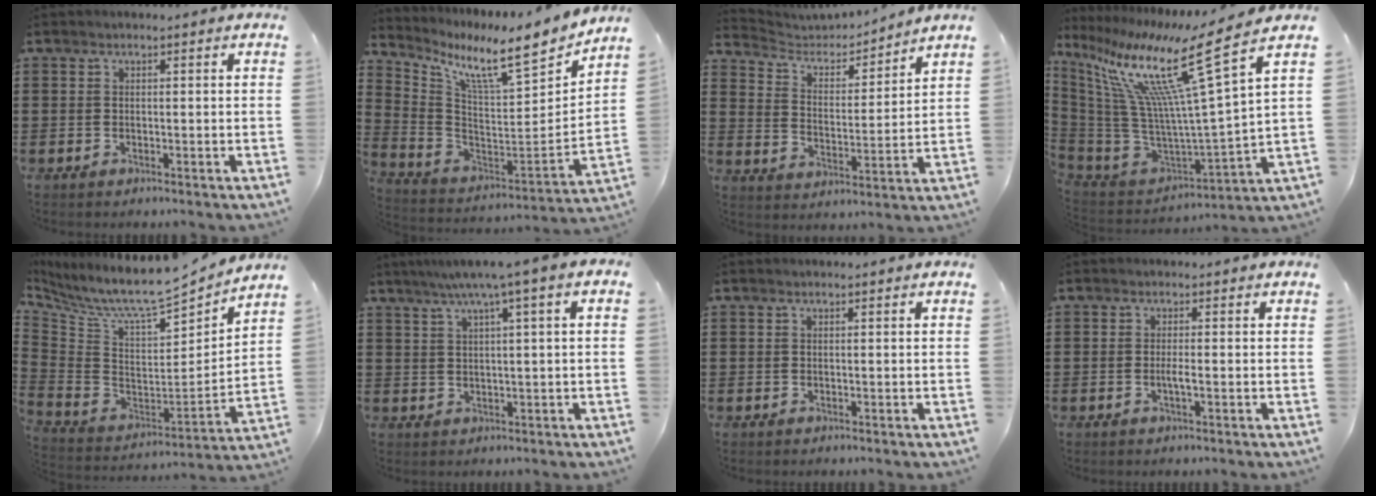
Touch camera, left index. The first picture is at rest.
{"total": 9.5, "force": [7.2, 1.0, 6.1], "torque": [-0.128, -0.067, 0.110]}
{"total": 3.9, "force": [3.7, 1.0, 0.6], "torque": [-0.037, -0.030, 0.057]}
{"total": 16.7, "force": [9.8, 1.7, 13.4], "torque": [-0.299, -0.072, 0.141]}
{"total": 7.6, "force": [6.4, 1.3, 3.8], "torque": [-0.105, -0.060, 0.103]}
{"total": 4.4, "force": [1.7, -0.1, 4.1], "torque": [-0.082, -0.002, 0.025]}
{"total": 0.0}
{"total": 1.5, "force": [-0.4, 0.2, 1.5], "torque": [-0.026, 0.000, -0.007]}